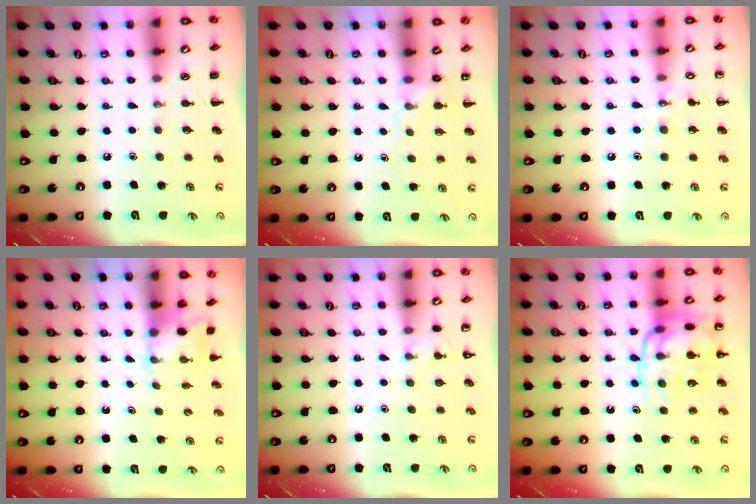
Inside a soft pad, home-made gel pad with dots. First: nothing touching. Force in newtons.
{"total": 5.3, "press": 5.1, "slide": 1.2}
{"total": 7.4, "press": 7.3, "slide": 1.7}
{"total": 1.7, "press": 1.6, "slide": 0.6}
{"total": 3.5, "press": 3.3, "slide": 1.3}
{"total": 15.5, "press": 15.3, "slide": 1.9}